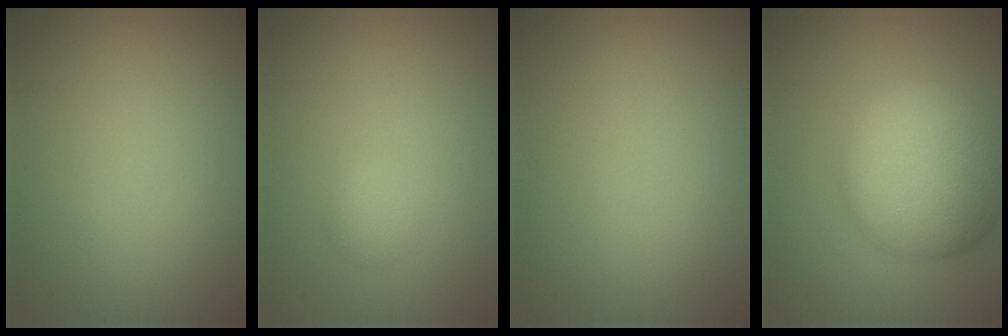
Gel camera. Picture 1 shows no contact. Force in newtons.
{"total": 1.1, "press": 1.1, "slide": 0.0}
{"total": 0.0}
{"total": 9.4, "press": 9.3, "slide": 0.2}